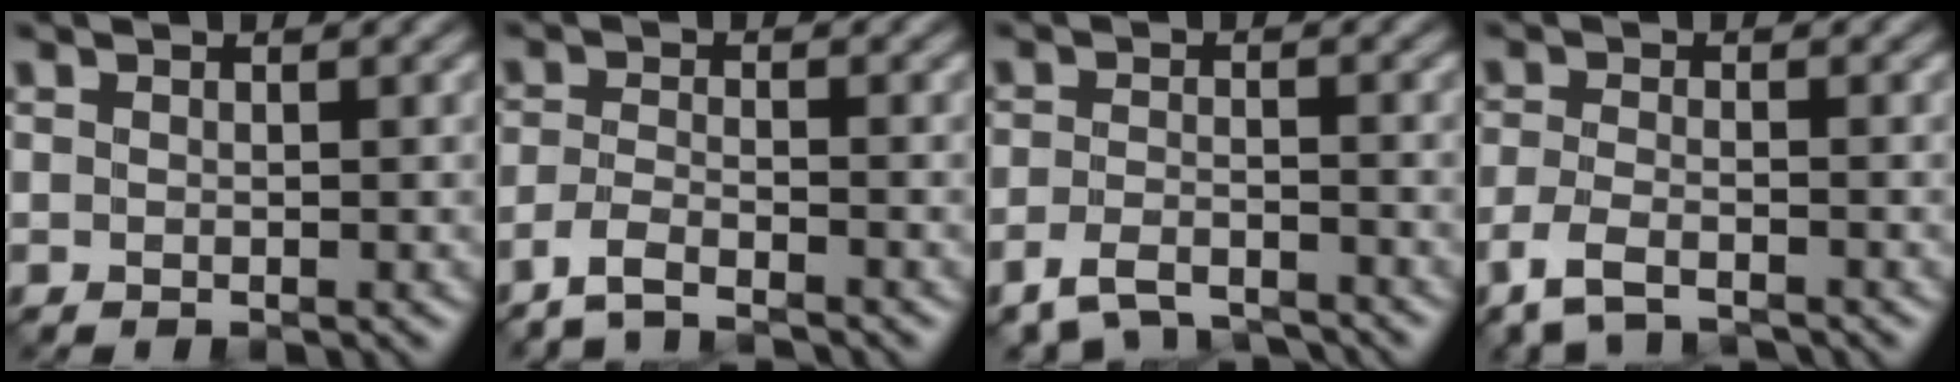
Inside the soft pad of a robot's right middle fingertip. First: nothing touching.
{"total": 2.4, "force": [-2.2, 0.1, 1.1], "torque": [-0.024, 0.003, -0.052]}
{"total": 4.5, "force": [-3.9, 1.3, 1.7], "torque": [-0.037, -0.007, -0.076]}
{"total": 3.5, "force": [-2.7, 0.9, 2.0], "torque": [-0.050, -0.008, -0.062]}